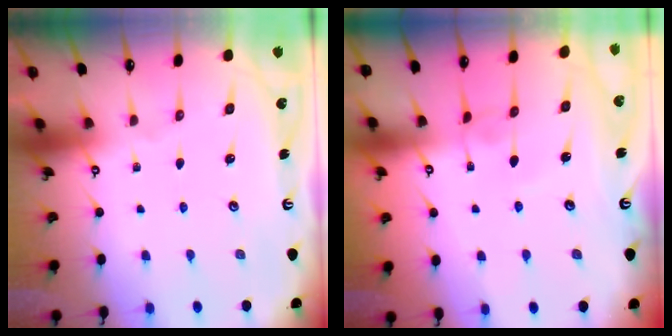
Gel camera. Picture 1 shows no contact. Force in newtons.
{"total": 2.4, "press": 2.4, "slide": 0.2}